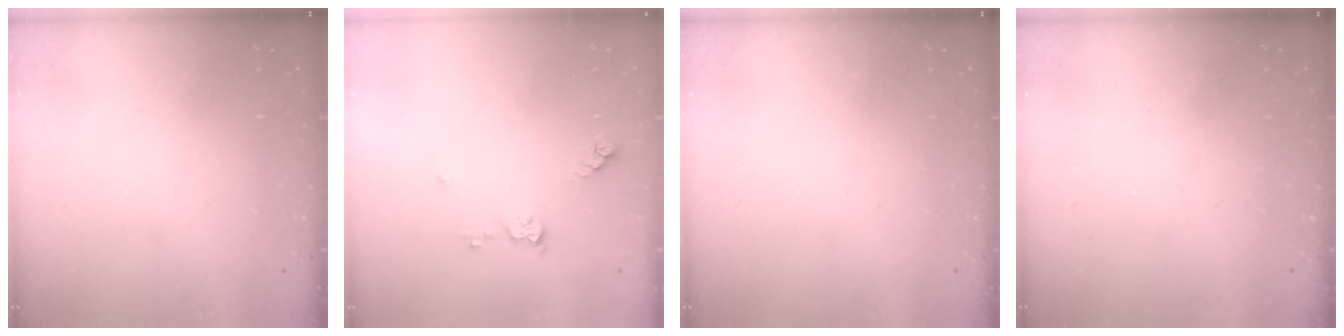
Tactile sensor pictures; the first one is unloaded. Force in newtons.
{"total": 6.8, "press": 6.8, "slide": 0.5}
{"total": 0.0}
{"total": 0.0}